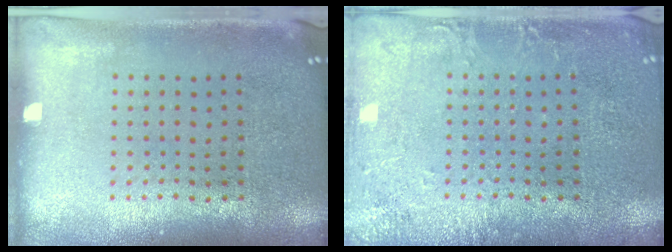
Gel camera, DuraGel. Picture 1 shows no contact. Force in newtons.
{"total": 2.2, "press": 2.2, "slide": 0.3}